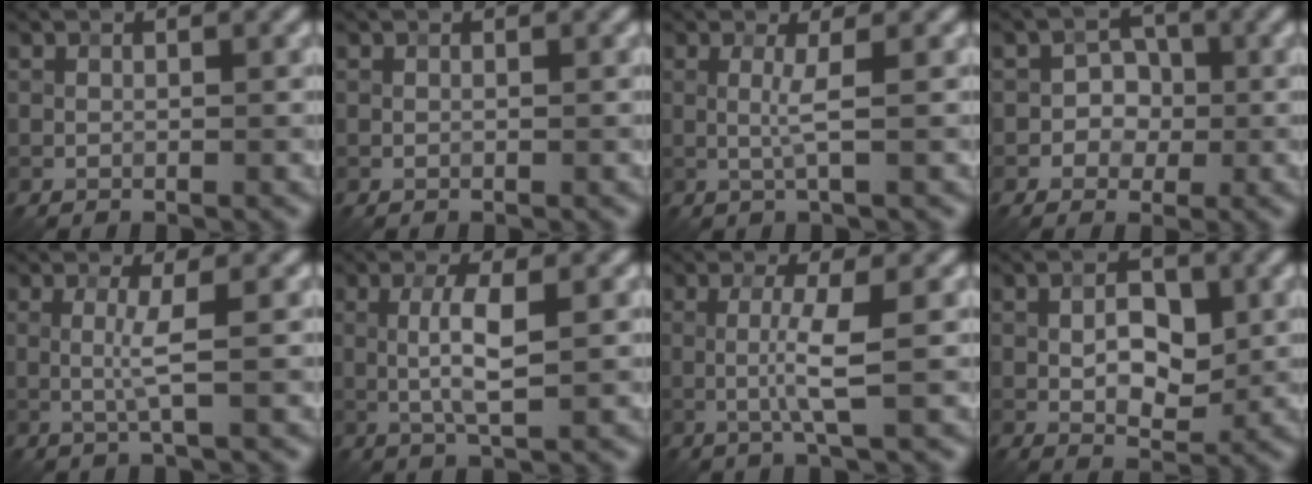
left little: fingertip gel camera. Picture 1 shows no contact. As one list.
[{"total": 0.0}, {"total": 1.8, "force": [0.1, 0.1, 1.7], "torque": [-0.038, -0.002, -0.002]}, {"total": 2.6, "force": [-0.4, 2.3, 1.0], "torque": [0.013, 0.001, -0.023]}, {"total": 2.2, "force": [0.1, 0.2, 2.2], "torque": [-0.046, -0.002, -0.002]}, {"total": 3.6, "force": [0.2, 0.6, 3.5], "torque": [-0.071, 0.005, 0.002]}, {"total": 3.1, "force": [-0.1, 0.2, 3.1], "torque": [-0.062, -0.002, -0.006]}, {"total": 4.4, "force": [0.2, 2.5, 3.7], "torque": [-0.057, -0.001, 0.005]}]